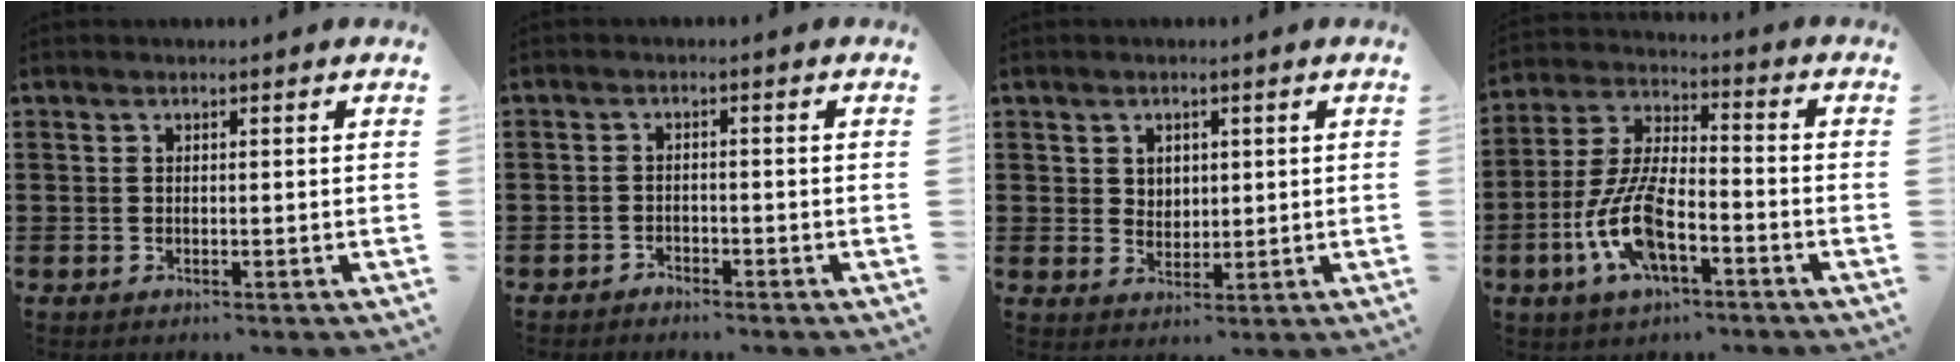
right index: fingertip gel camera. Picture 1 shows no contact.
{"total": 1.5, "force": [-1.4, 0.4, 0.0], "torque": [-0.006, 0.004, -0.032]}
{"total": 2.5, "force": [1.2, 2.1, 0.5], "torque": [-0.019, 0.010, 0.021]}
{"total": 10.6, "force": [-4.1, 4.4, 8.7], "torque": [-0.206, -0.004, -0.081]}